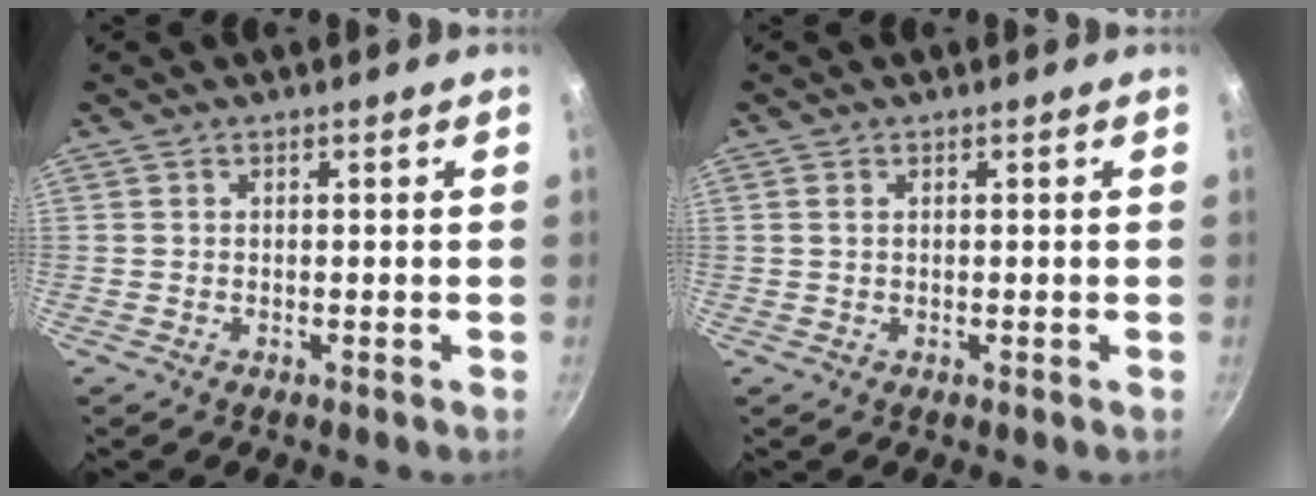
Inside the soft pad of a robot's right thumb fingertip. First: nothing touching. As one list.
[{"total": 0.8, "force": [0.3, 0.5, 0.6], "torque": [-0.012, 0.001, 0.004]}]